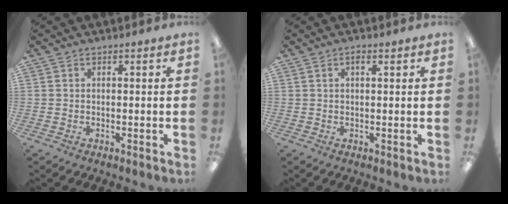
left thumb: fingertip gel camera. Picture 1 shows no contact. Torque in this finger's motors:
{"motor_torque": [-0.06, -0.02, -0.20, 0.08, 0.02]}